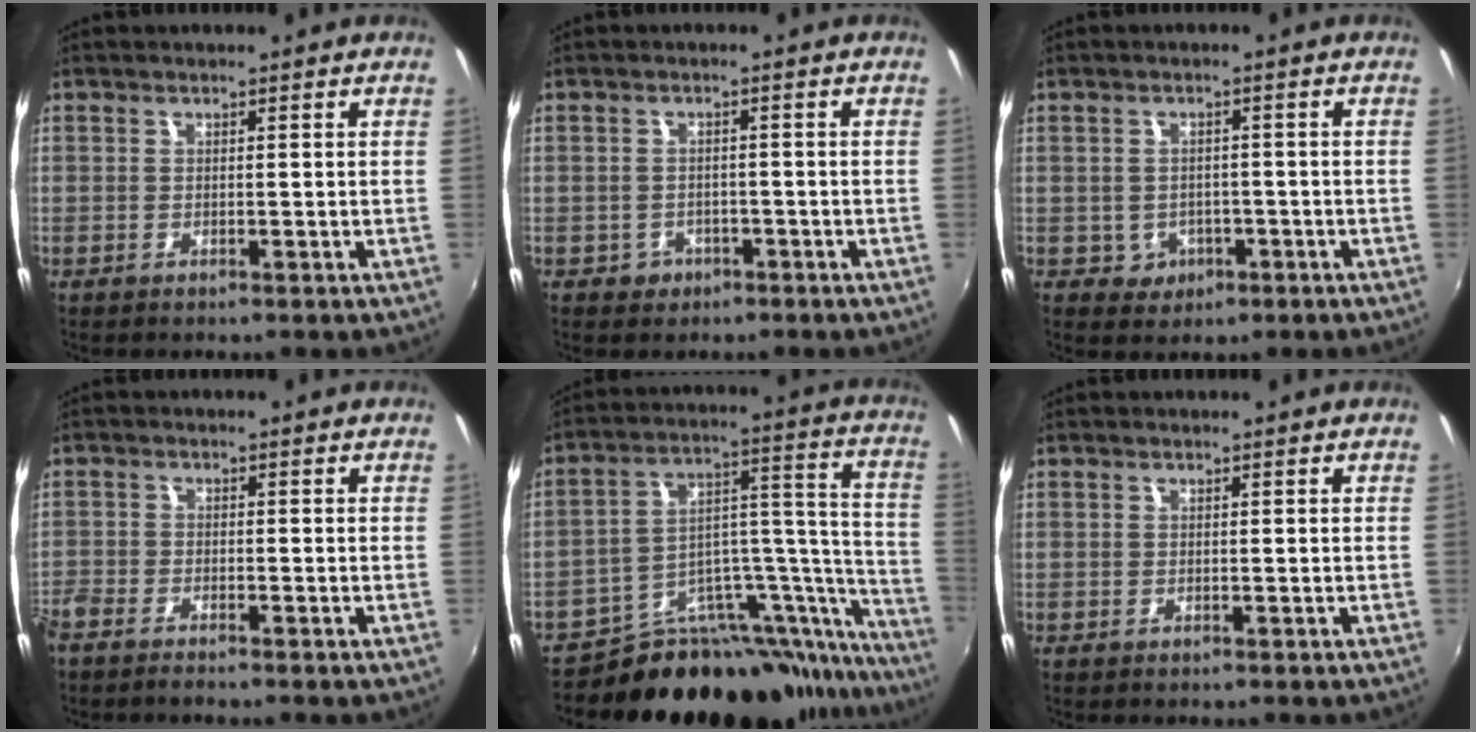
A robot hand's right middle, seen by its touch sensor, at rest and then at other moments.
{"total": 3.3, "force": [-1.6, 2.9, 0.6], "torque": [-0.020, 0.002, -0.023]}
{"total": 4.2, "force": [-1.4, 3.8, 1.0], "torque": [-0.031, 0.005, -0.009]}
{"total": 4.1, "force": [-3.6, 1.0, 1.6], "torque": [-0.050, -0.016, -0.072]}
{"total": 26.4, "force": [-22.4, 8.9, 10.8], "torque": [-0.096, 0.043, -0.333]}
{"total": 0.0}